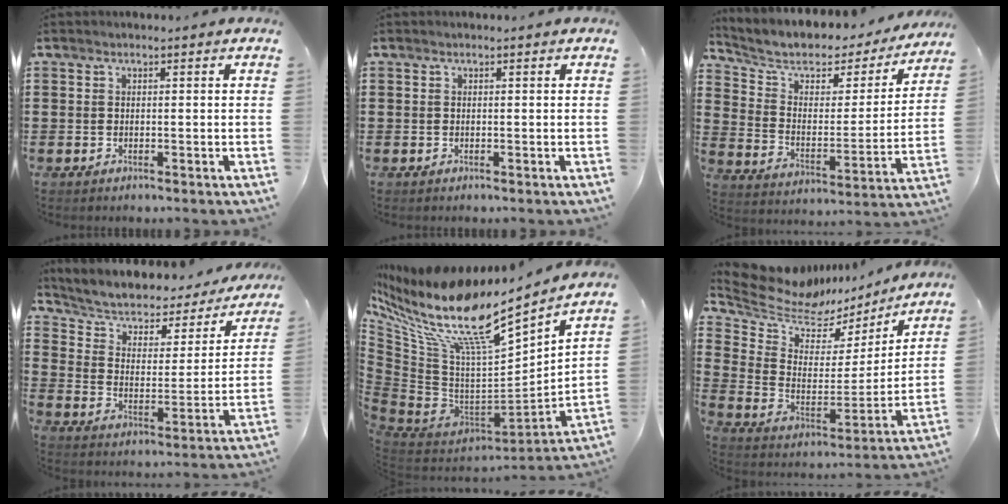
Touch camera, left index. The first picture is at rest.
{"total": 0.0}
{"total": 6.1, "force": [4.7, 2.8, 2.6], "torque": [-0.081, -0.033, 0.076]}
{"total": 4.0, "force": [2.1, 2.6, 2.1], "torque": [-0.057, -0.018, 0.026]}
{"total": 13.5, "force": [9.3, 3.4, 9.2], "torque": [-0.223, -0.075, 0.150]}
{"total": 8.1, "force": [7.2, 3.3, 1.6], "torque": [-0.079, -0.055, 0.124]}